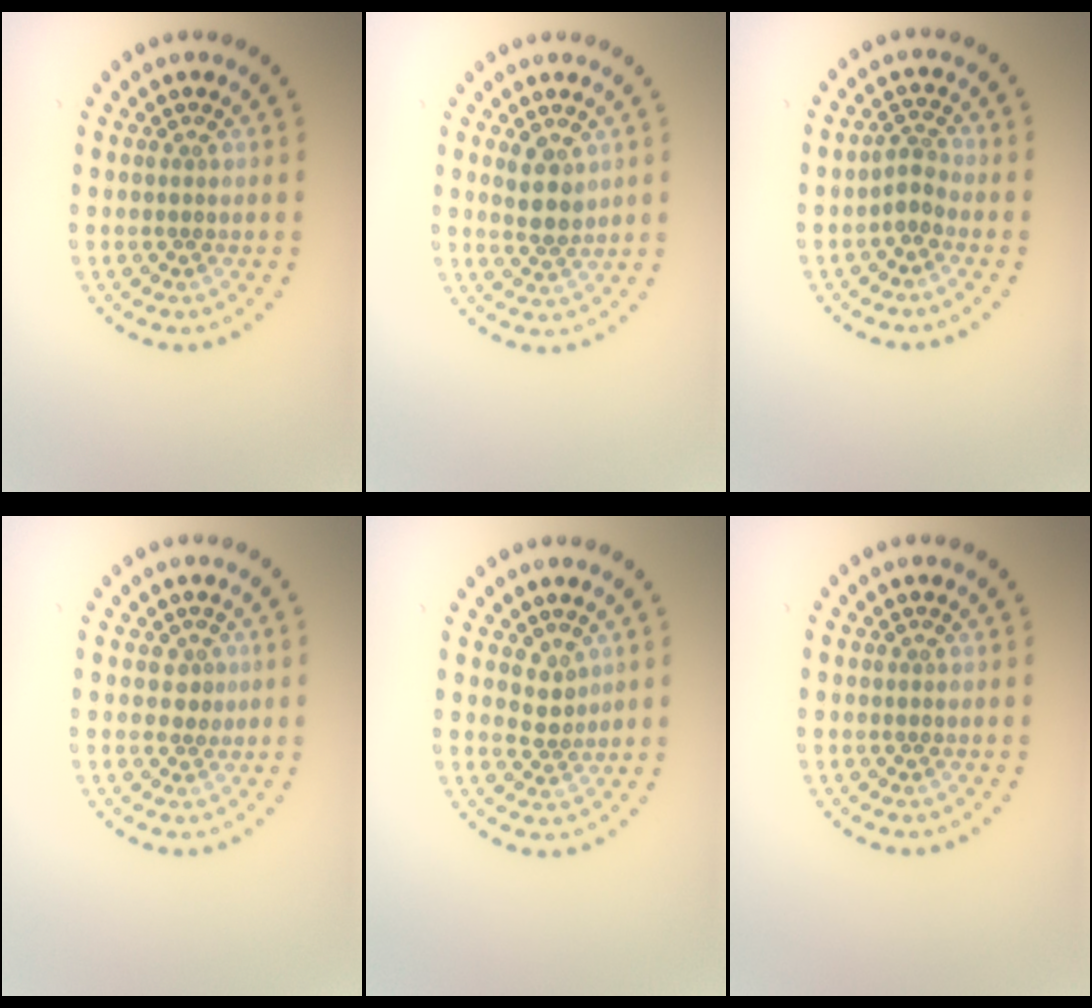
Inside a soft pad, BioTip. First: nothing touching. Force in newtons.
{"total": 2.4, "press": 2.3, "slide": 0.9}
{"total": 1.9, "press": 1.3, "slide": 1.3}
{"total": 1.3, "press": 1.0, "slide": 0.8}
{"total": 1.8, "press": 1.3, "slide": 1.3}
{"total": 0.0}